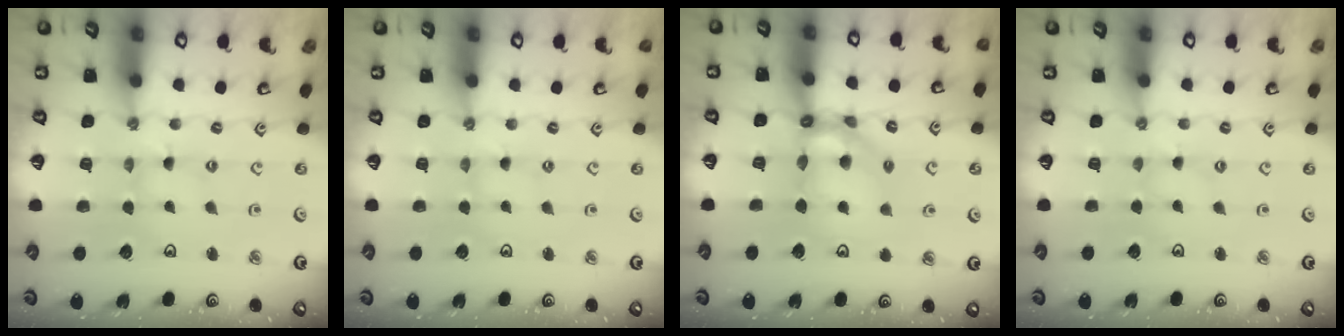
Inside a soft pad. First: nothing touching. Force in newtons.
{"total": 0.0}
{"total": 10.4, "press": 10.4, "slide": 1.2}
{"total": 0.0}